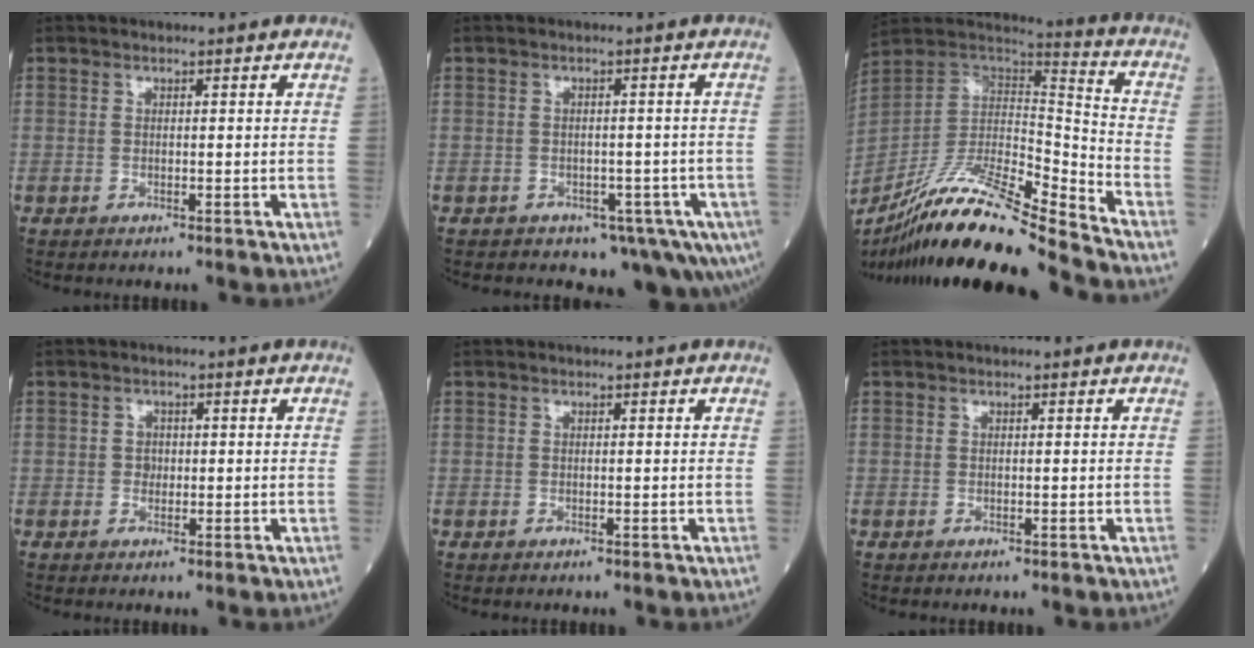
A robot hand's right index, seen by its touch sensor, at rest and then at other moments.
{"total": 7.9, "force": [-5.0, 5.0, 3.3], "torque": [-0.022, 0.005, -0.064]}
{"total": 20.8, "force": [-17.1, 0.3, 11.8], "torque": [-0.249, -0.009, -0.320]}
{"total": 1.4, "force": [0.0, 1.2, 0.7], "torque": [-0.009, 0.002, 0.000]}
{"total": 0.0}
{"total": 0.0}